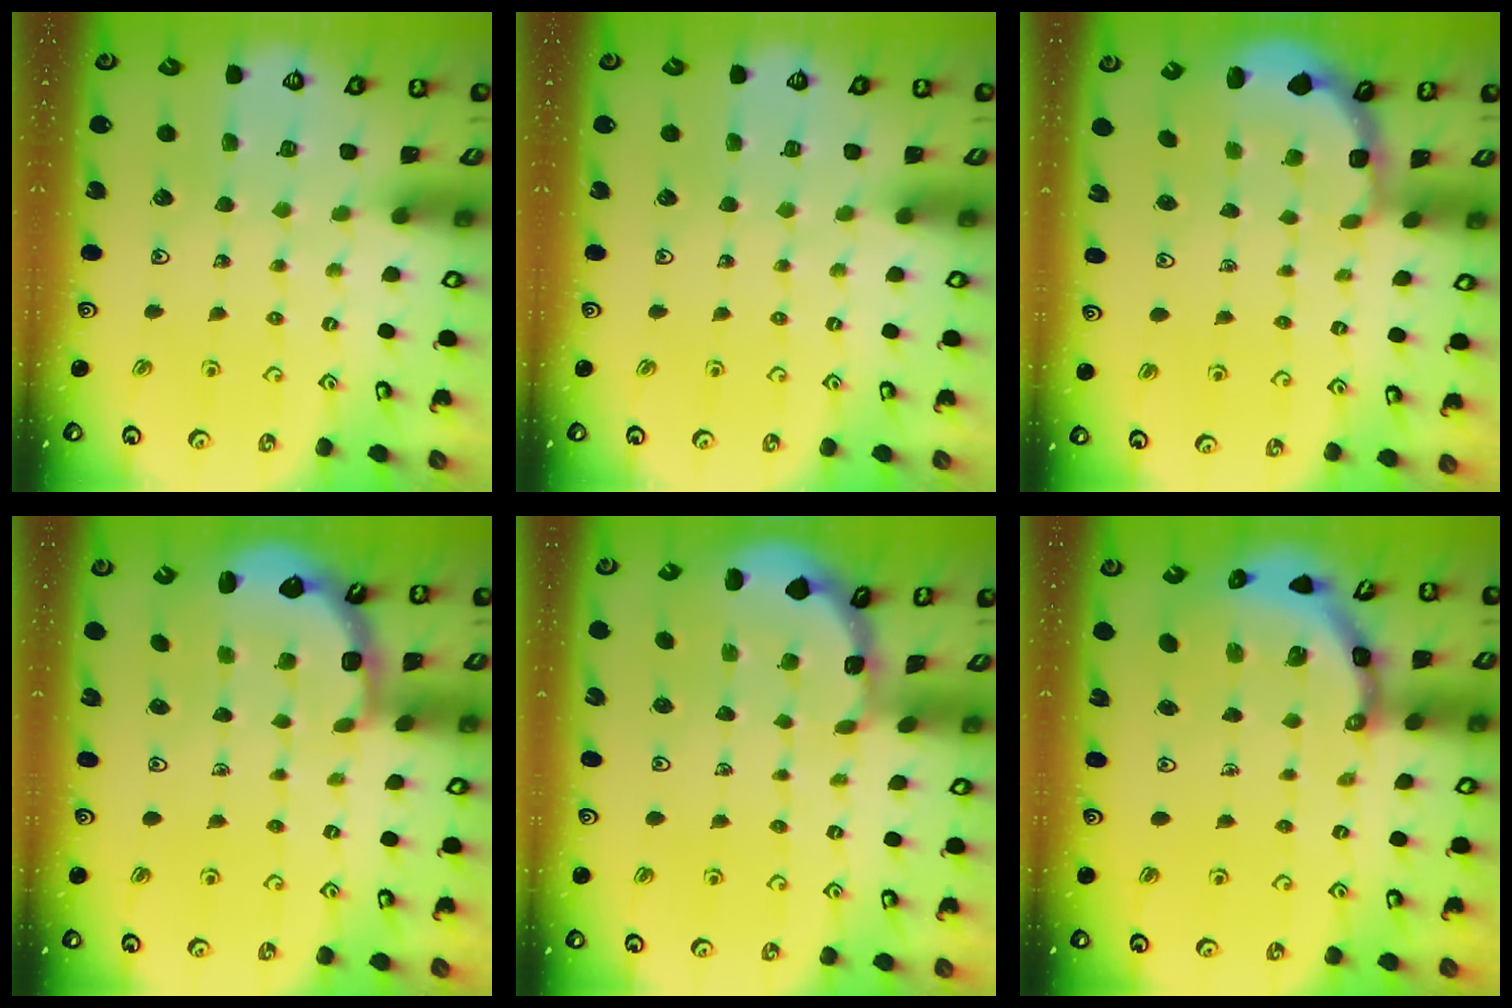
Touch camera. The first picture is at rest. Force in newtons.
{"total": 0.0}
{"total": 2.4, "press": 1.7, "slide": 1.6}
{"total": 2.5, "press": 2.1, "slide": 1.3}
{"total": 1.2, "press": 1.2, "slide": 0.1}
{"total": 5.6, "press": 5.4, "slide": 1.6}